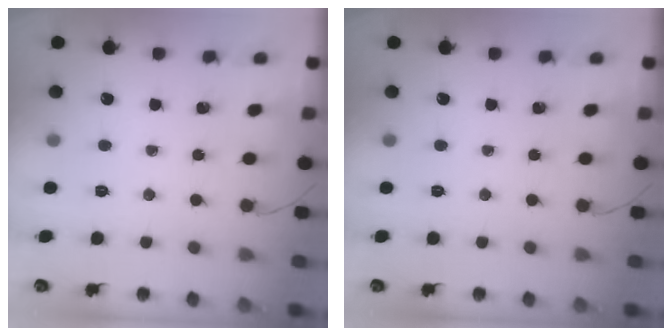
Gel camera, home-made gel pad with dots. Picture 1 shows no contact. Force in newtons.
{"total": 0.0}